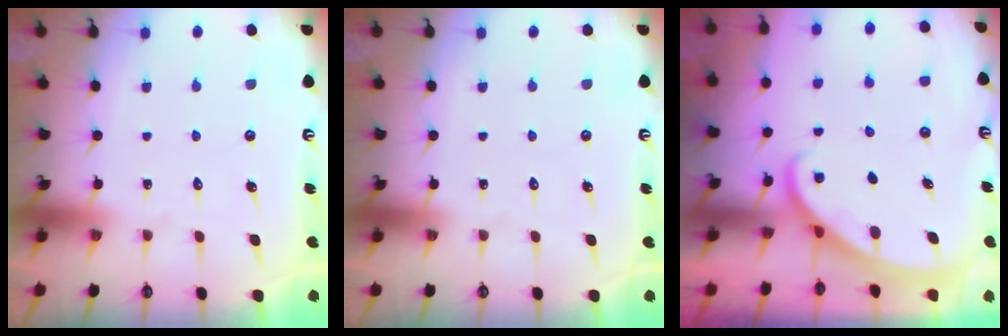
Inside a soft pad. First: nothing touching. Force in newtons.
{"total": 0.0}
{"total": 1.5, "press": 1.5, "slide": 0.1}